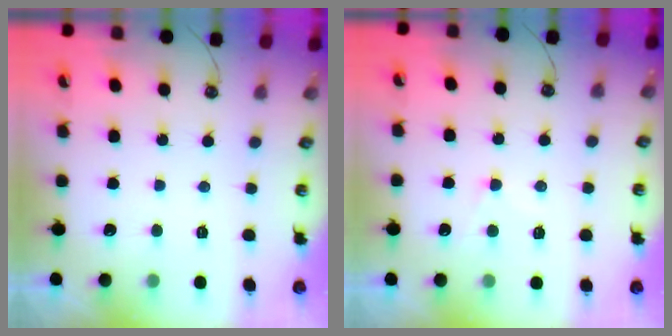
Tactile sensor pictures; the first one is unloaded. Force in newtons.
{"total": 1.2, "press": 1.1, "slide": 0.6}